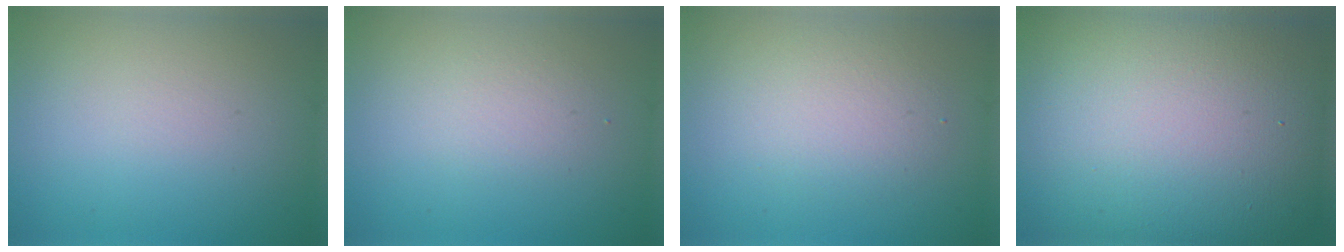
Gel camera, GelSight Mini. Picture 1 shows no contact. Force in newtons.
{"total": 1.6, "press": 1.6, "slide": 0.1}
{"total": 2.9, "press": 2.9, "slide": 0.3}
{"total": 20.6, "press": 20.6, "slide": 1.3}